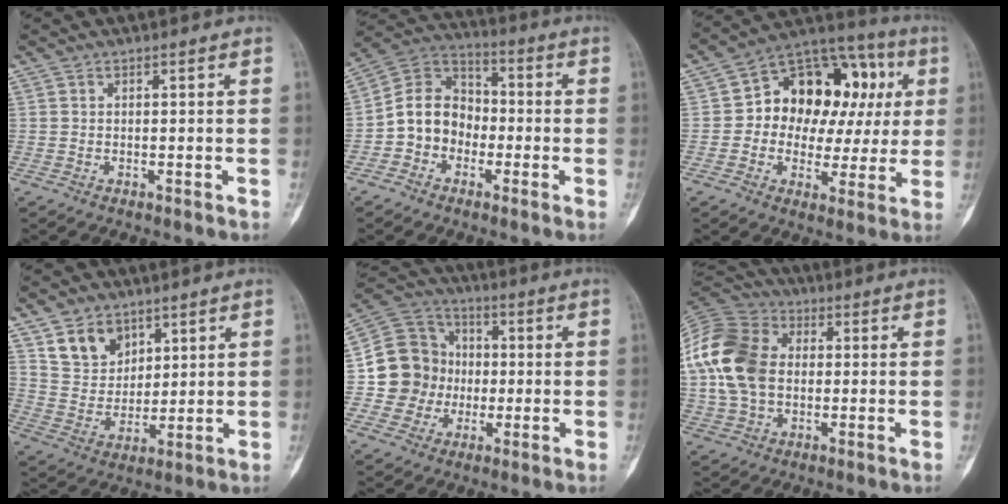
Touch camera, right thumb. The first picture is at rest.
{"total": 10.8, "force": [-2.8, 9.0, 5.3], "torque": [-0.067, 0.052, -0.066]}
{"total": 21.0, "force": [3.4, 14.2, 15.1], "torque": [-0.151, 0.043, 0.050]}
{"total": 9.4, "force": [5.6, 6.7, 3.5], "torque": [-0.037, -0.037, 0.114]}
{"total": 13.8, "force": [-0.9, 13.1, 4.1], "torque": [-0.034, 0.031, -0.014]}
{"total": 19.0, "force": [1.0, 13.7, 13.1], "torque": [-0.264, 0.014, 0.014]}